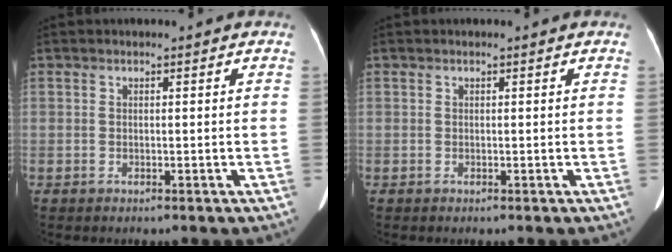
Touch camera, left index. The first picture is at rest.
{"total": 0.0}